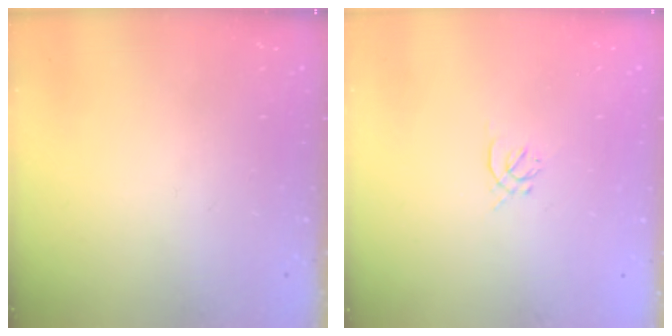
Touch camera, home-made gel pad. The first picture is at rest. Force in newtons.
{"total": 1.0, "press": 0.9, "slide": 0.4}